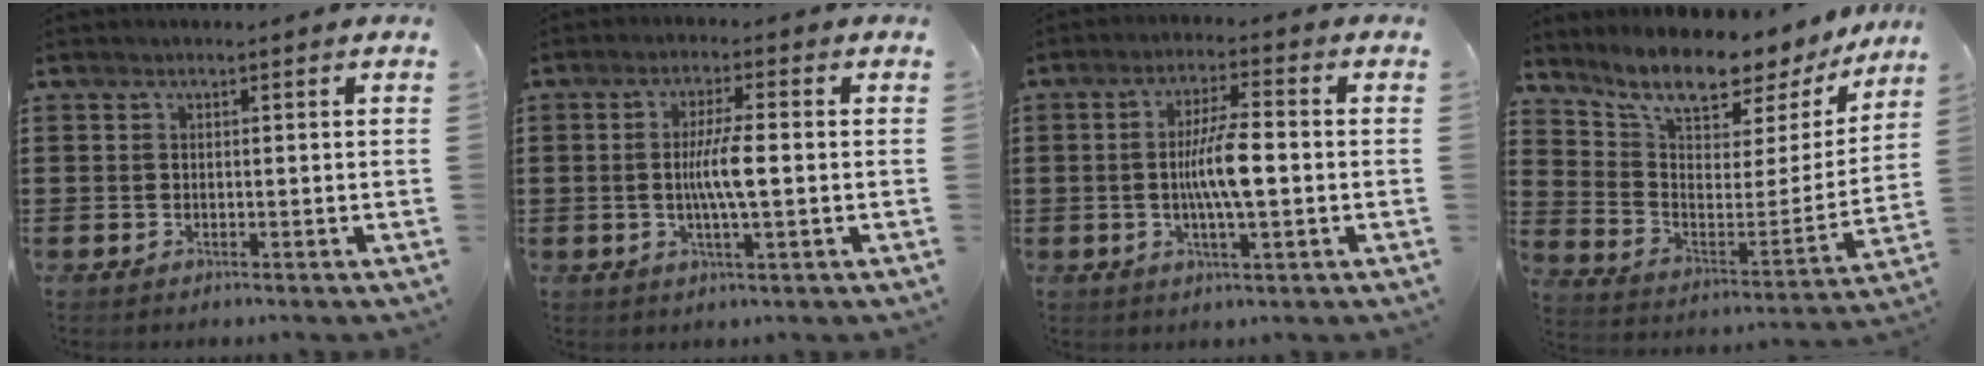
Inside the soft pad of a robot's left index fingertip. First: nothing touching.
{"total": 5.6, "force": [-0.3, 0.8, 5.6], "torque": [-0.106, -0.002, -0.011]}
{"total": 7.4, "force": [-0.7, 1.7, 7.1], "torque": [-0.140, 0.002, -0.019]}
{"total": 9.5, "force": [8.3, 2.1, 4.2], "torque": [-0.099, -0.070, 0.137]}